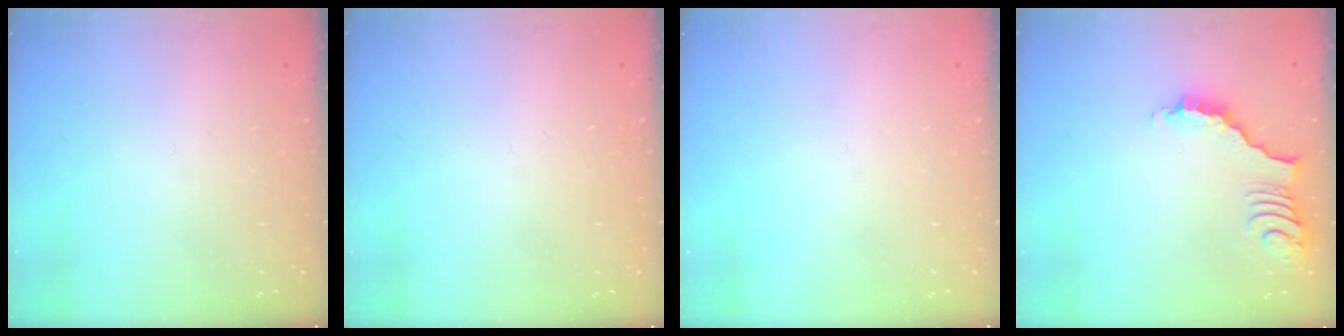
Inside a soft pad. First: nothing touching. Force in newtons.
{"total": 0.0}
{"total": 0.0}
{"total": 2.9, "press": 2.9, "slide": 0.6}